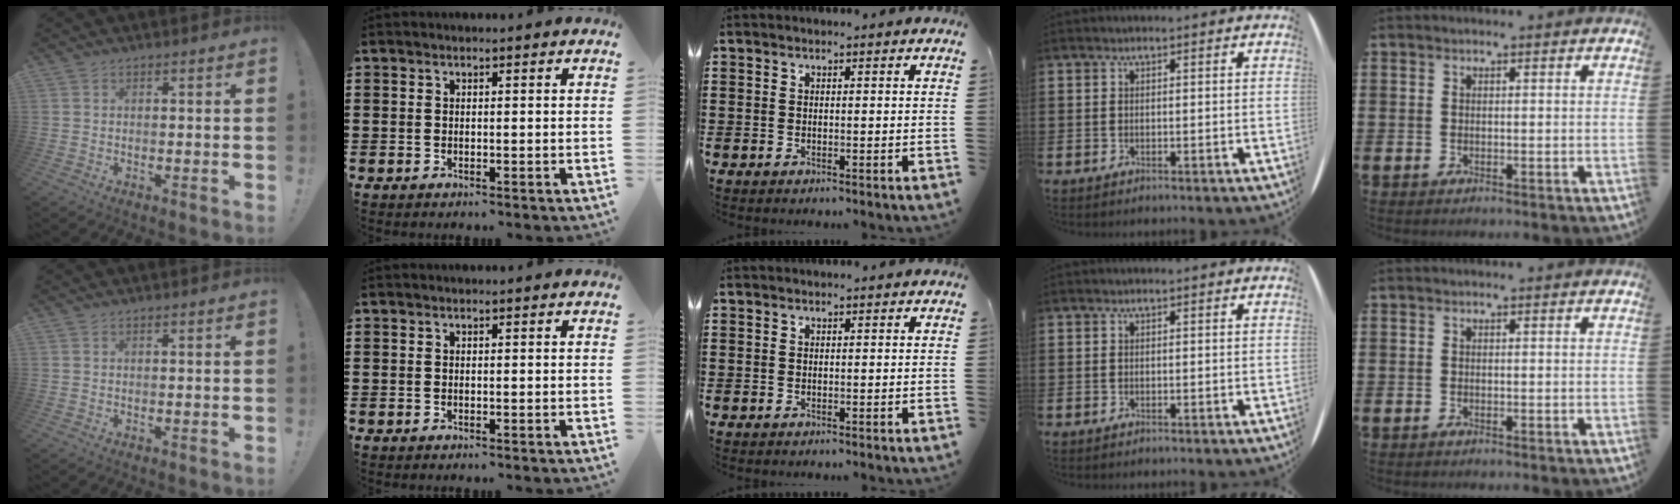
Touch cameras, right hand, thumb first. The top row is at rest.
{}